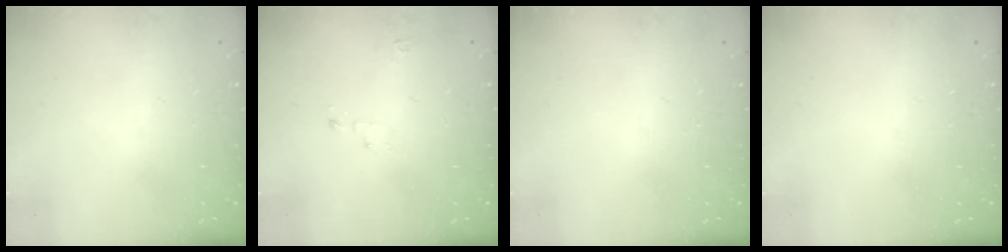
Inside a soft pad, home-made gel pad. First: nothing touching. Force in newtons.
{"total": 2.1, "press": 2.1, "slide": 0.2}
{"total": 0.0}
{"total": 0.0}